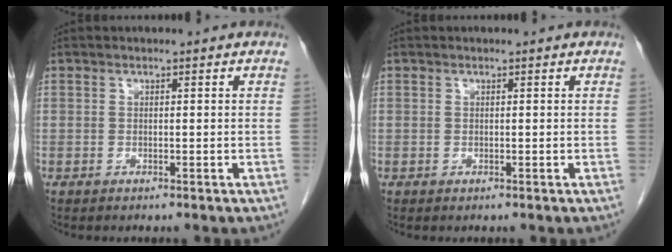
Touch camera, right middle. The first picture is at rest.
{"total": 0.0}